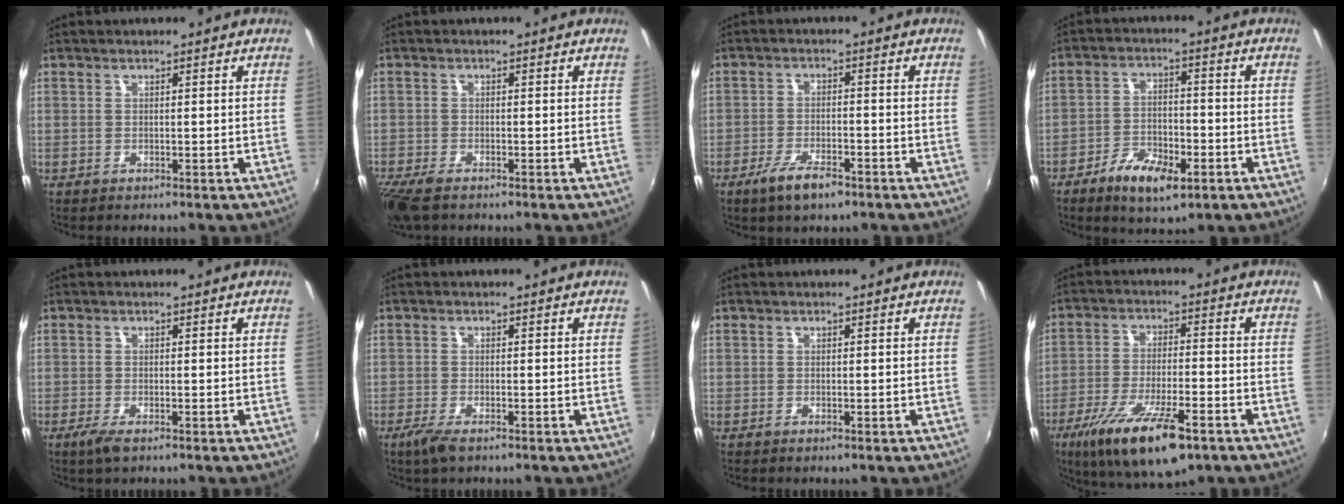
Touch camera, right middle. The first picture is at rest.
{"total": 5.9, "force": [-4.5, 1.7, 3.4], "torque": [-0.088, -0.029, -0.087]}
{"total": 6.4, "force": [-4.3, 1.9, 4.3], "torque": [-0.102, -0.010, -0.076]}
{"total": 9.5, "force": [-5.3, 3.9, 6.8], "torque": [-0.143, -0.009, -0.088]}
{"total": 2.5, "force": [-1.6, 0.5, 1.9], "torque": [-0.040, -0.011, -0.029]}
{"total": 3.4, "force": [-2.3, 0.8, 2.4], "torque": [-0.057, -0.011, -0.045]}
{"total": 0.0}
{"total": 16.2, "force": [-9.7, 4.7, 12.1], "torque": [-0.234, -0.038, -0.164]}